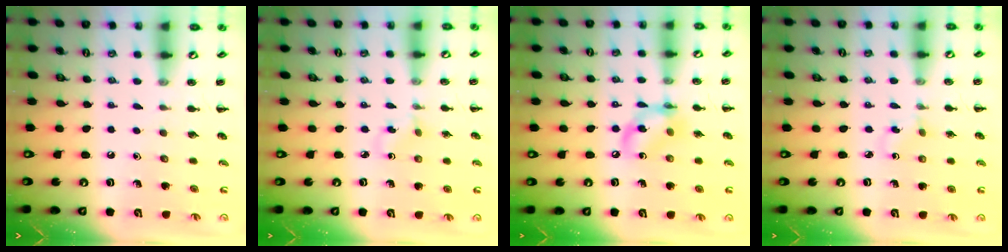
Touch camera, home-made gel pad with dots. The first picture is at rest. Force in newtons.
{"total": 1.7, "press": 1.5, "slide": 0.9}
{"total": 9.6, "press": 9.4, "slide": 1.8}
{"total": 1.3, "press": 1.1, "slide": 0.7}